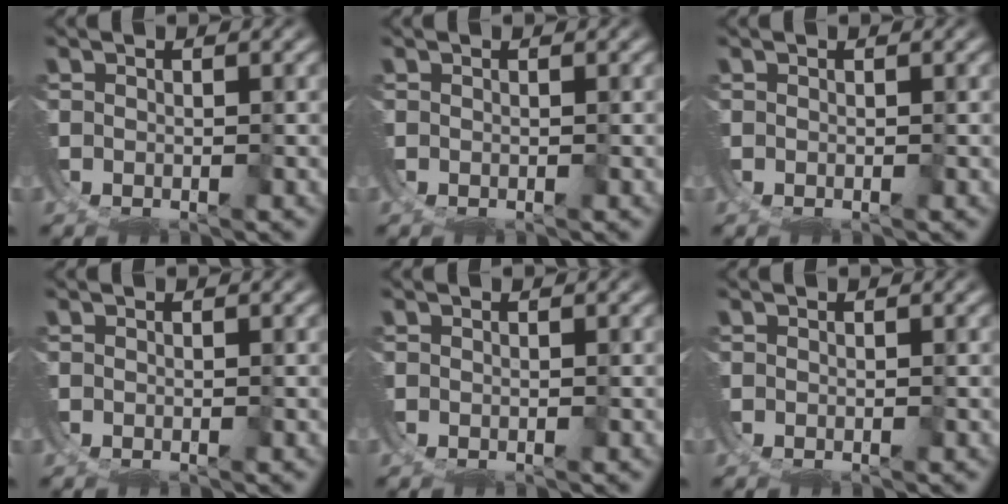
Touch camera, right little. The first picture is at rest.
{"total": 0.0}
{"total": 0.0}
{"total": 0.0}
{"total": 0.0}
{"total": 0.0}